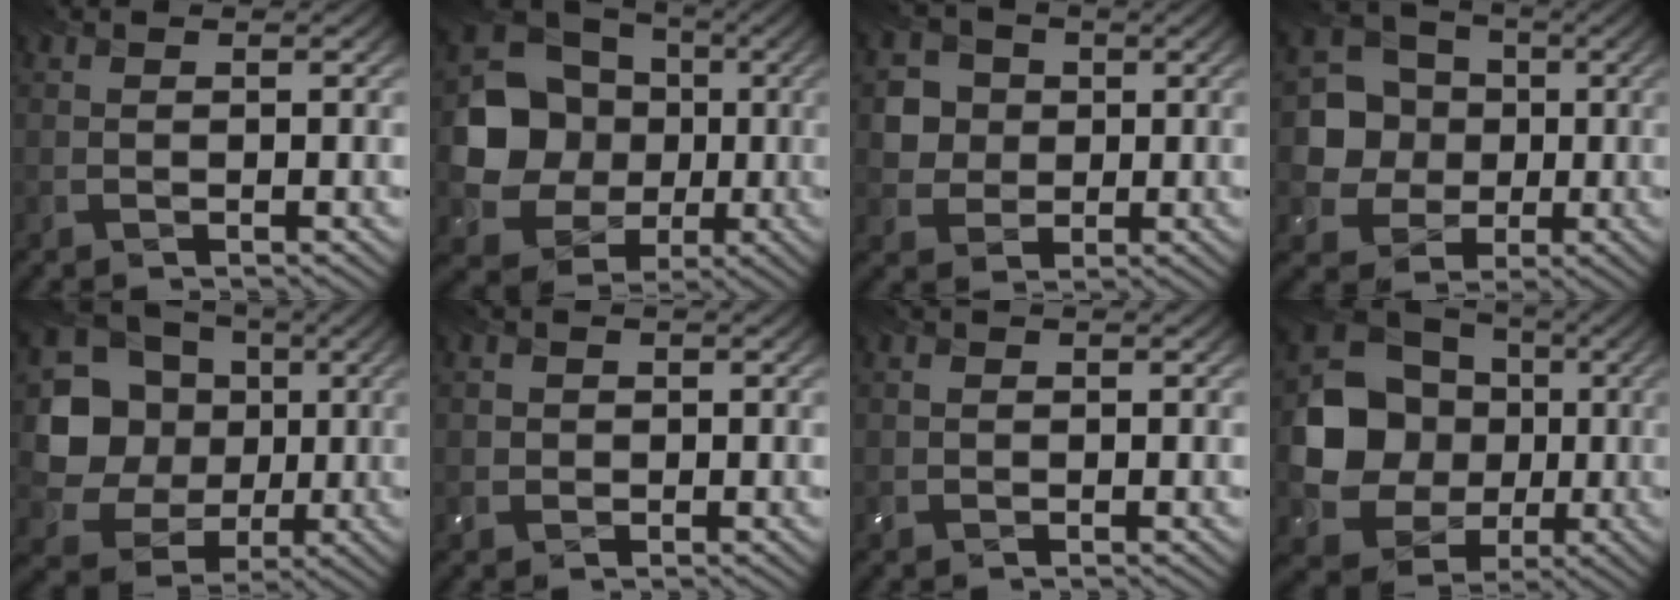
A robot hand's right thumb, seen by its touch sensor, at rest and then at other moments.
{"total": 12.7, "force": [-0.2, 11.3, 5.8], "torque": [-0.137, -0.016, -0.019]}
{"total": 5.0, "force": [0.6, 4.6, 1.7], "torque": [-0.054, -0.001, 0.000]}
{"total": 7.9, "force": [0.0, 7.3, 3.1], "torque": [-0.079, -0.003, -0.004]}
{"total": 15.3, "force": [1.5, 13.9, 6.3], "torque": [-0.213, 0.006, 0.025]}
{"total": 1.5, "force": [0.0, 1.5, 0.2], "torque": [-0.003, -0.003, 0.000]}
{"total": 0.6, "force": [0.0, 0.6, 0.2], "torque": [-0.006, -0.001, -0.002]}
{"total": 13.3, "force": [-0.1, 11.8, 6.1], "torque": [-0.148, -0.016, -0.019]}